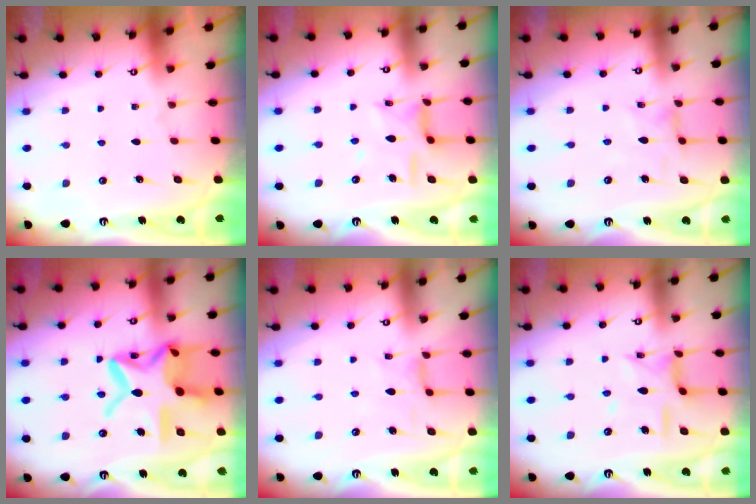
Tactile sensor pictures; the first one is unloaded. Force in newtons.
{"total": 10.0, "press": 10.0, "slide": 0.8}
{"total": 1.7, "press": 1.7, "slide": 0.5}
{"total": 20.0, "press": 20.0, "slide": 1.6}
{"total": 4.2, "press": 4.2, "slide": 0.2}
{"total": 9.6, "press": 9.5, "slide": 0.8}